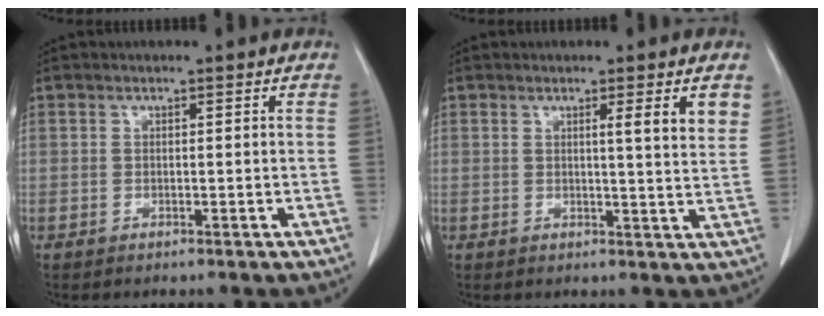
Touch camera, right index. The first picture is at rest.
{"total": 4.8, "force": [2.2, -0.3, 4.2], "torque": [-0.051, -0.011, 0.026]}